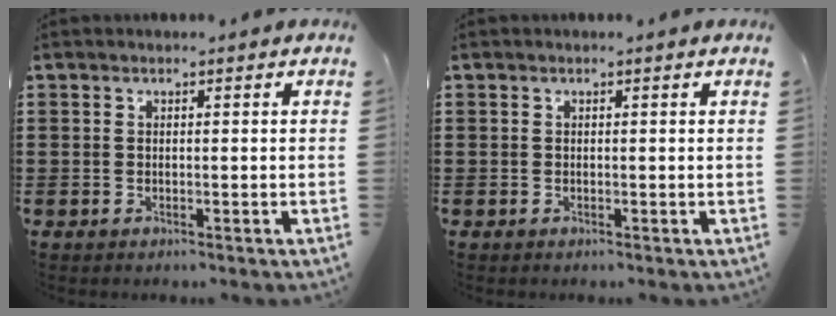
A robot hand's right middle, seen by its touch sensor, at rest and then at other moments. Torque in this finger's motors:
{"motor_torque": [0.09, -0.09, 0.00, 0.00]}